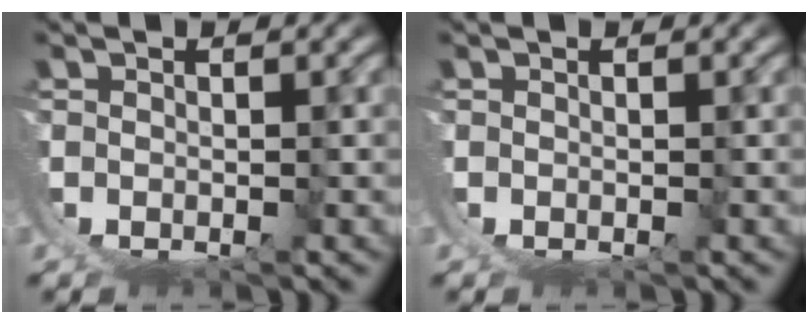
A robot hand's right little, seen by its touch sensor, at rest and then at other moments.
{"total": 0.0}